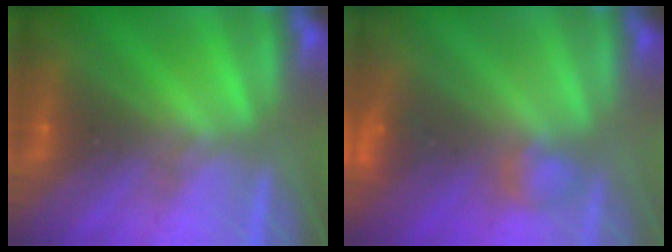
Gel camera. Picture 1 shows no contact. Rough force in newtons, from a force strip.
{"total": 2.8}